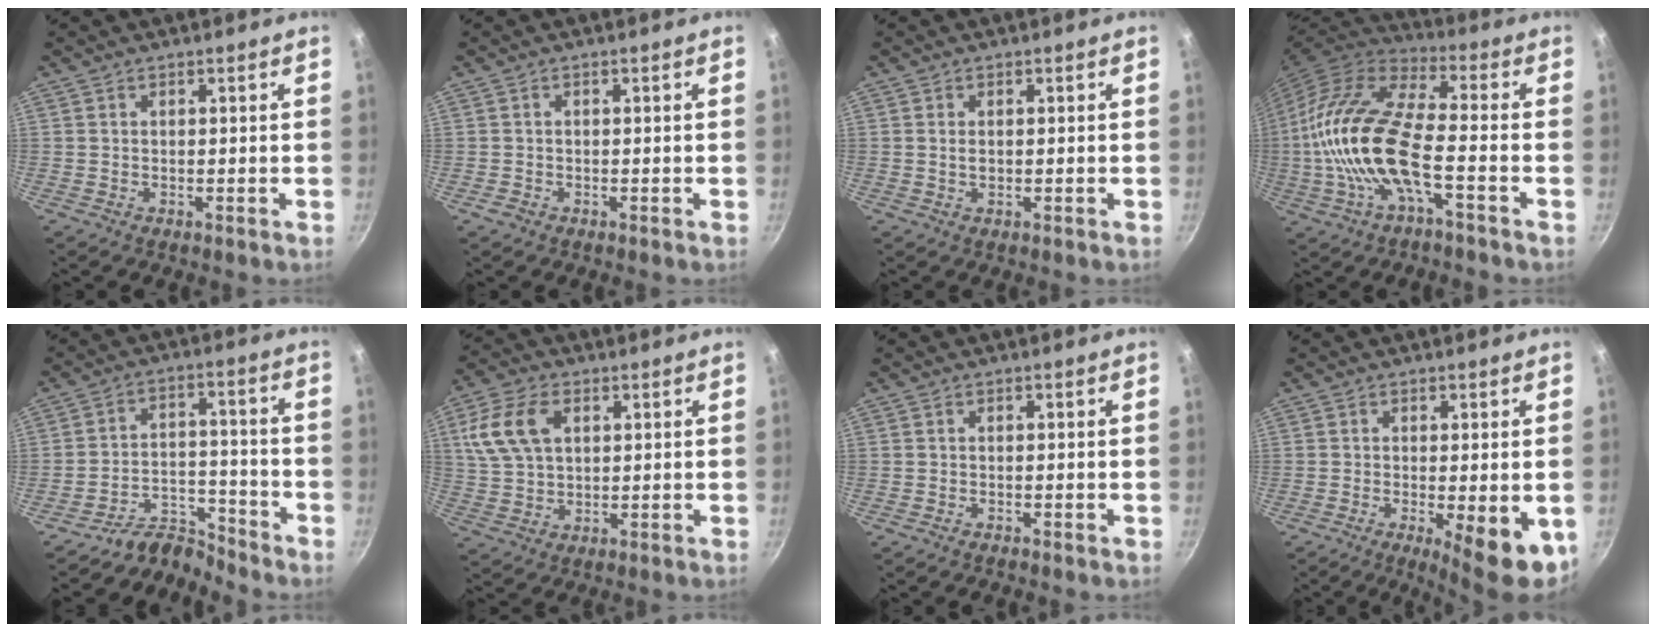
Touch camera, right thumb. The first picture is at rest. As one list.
[{"total": 1.0, "force": [-0.6, 0.7, 0.3], "torque": [-0.004, 0.001, -0.008]}, {"total": 1.4, "force": [0.1, 0.9, 1.0], "torque": [-0.019, 0.001, 0.000]}, {"total": 19.3, "force": [-3.5, 7.8, 17.4], "torque": [-0.344, 0.029, -0.081]}, {"total": 6.9, "force": [-6.8, 1.4, -0.2], "torque": [0.017, 0.074, -0.135]}, {"total": 11.1, "force": [3.4, 7.2, 7.7], "torque": [-0.142, 0.006, 0.066]}, {"total": 0.0}, {"total": 9.4, "force": [-2.6, 2.5, 8.7], "torque": [-0.101, -0.011, -0.025]}]